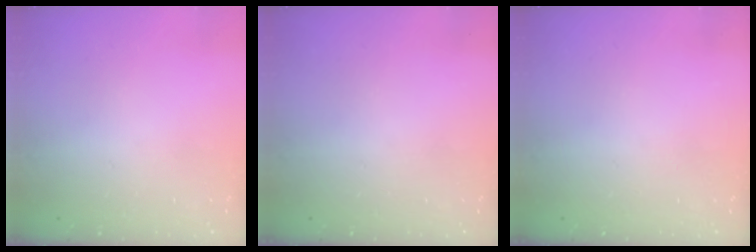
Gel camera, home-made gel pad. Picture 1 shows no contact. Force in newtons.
{"total": 0.0}
{"total": 0.0}